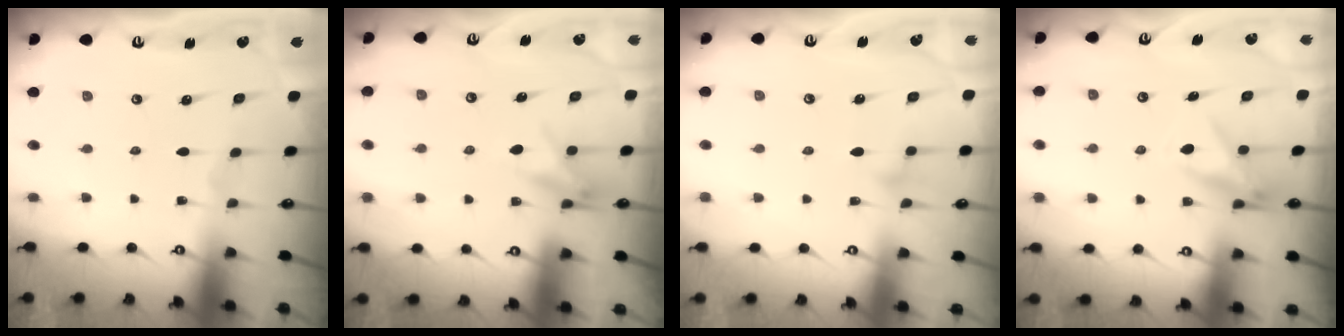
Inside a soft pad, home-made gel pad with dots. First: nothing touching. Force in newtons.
{"total": 8.4, "press": 8.3, "slide": 1.5}
{"total": 6.5, "press": 6.5, "slide": 0.4}
{"total": 9.7, "press": 9.7, "slide": 0.7}